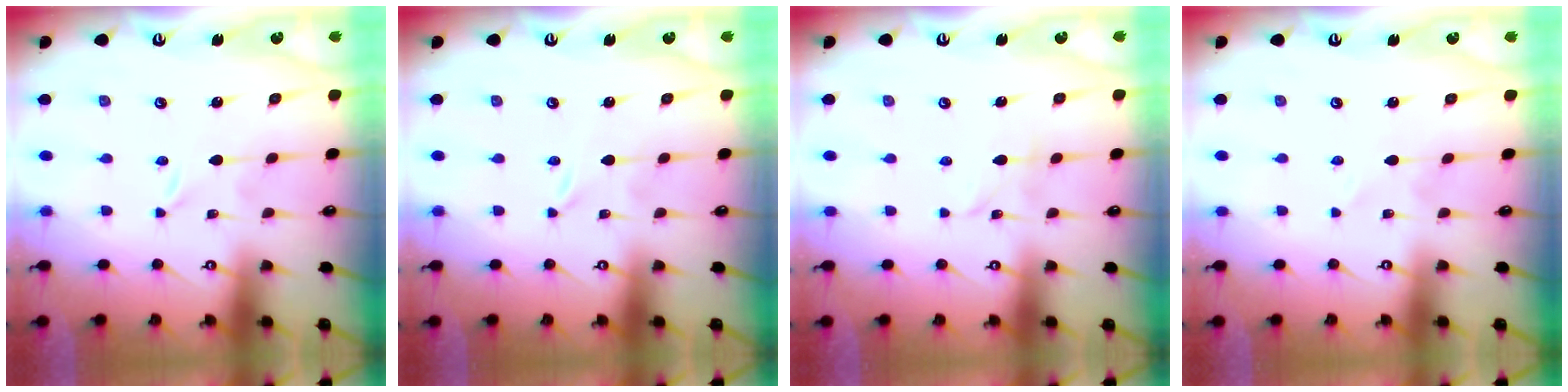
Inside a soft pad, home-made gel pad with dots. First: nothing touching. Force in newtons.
{"total": 0.0}
{"total": 2.7, "press": 2.7, "slide": 0.3}
{"total": 0.9, "press": 0.9, "slide": 0.2}